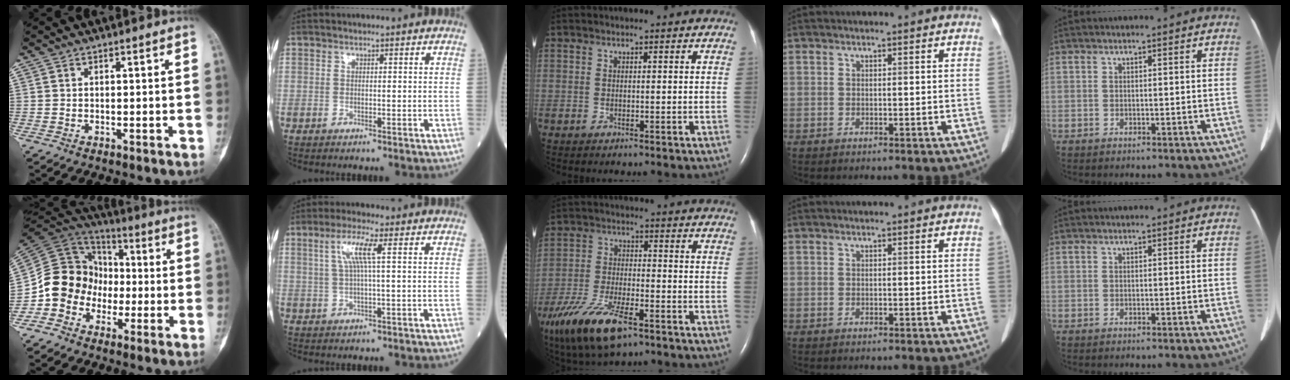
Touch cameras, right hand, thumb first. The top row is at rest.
{"thumb": {"total": 13.7, "force": [-3.9, 12.1, 5.2], "torque": [-0.058, 0.068, -0.080]}, "index": {"total": 5.0, "force": [1.4, -0.3, 4.8], "torque": [-0.103, 0.010, 0.031]}, "middle": {"total": 15.0, "force": [-9.5, 4.8, 10.5], "torque": [-0.234, -0.031, -0.174]}}